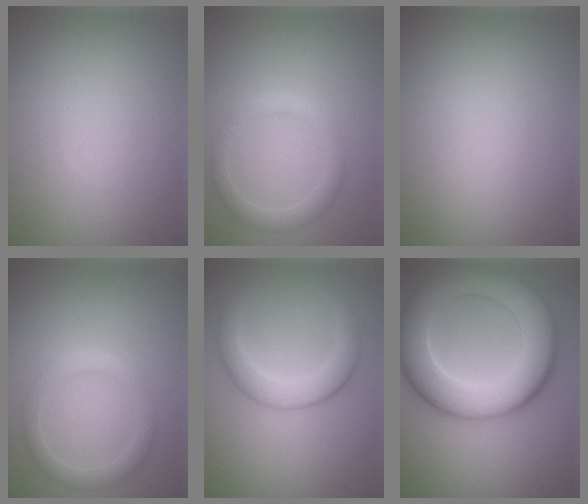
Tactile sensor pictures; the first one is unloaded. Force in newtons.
{"total": 2.2, "press": 2.2, "slide": 0.1}
{"total": 0.0}
{"total": 2.1, "press": 2.1, "slide": 0.1}
{"total": 3.5, "press": 3.5, "slide": 0.2}
{"total": 11.1, "press": 11.1, "slide": 0.6}